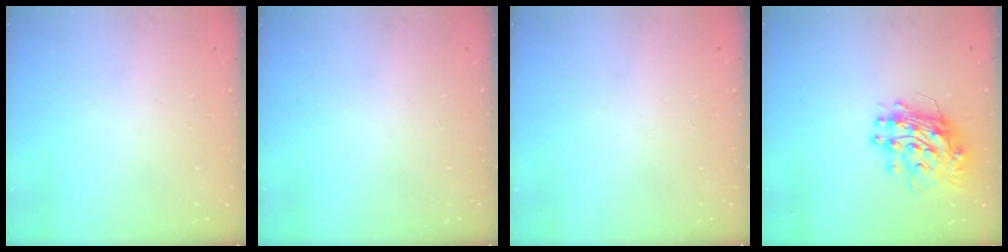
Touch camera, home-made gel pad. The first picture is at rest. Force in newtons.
{"total": 0.0}
{"total": 0.0}
{"total": 12.9, "press": 12.8, "slide": 1.3}